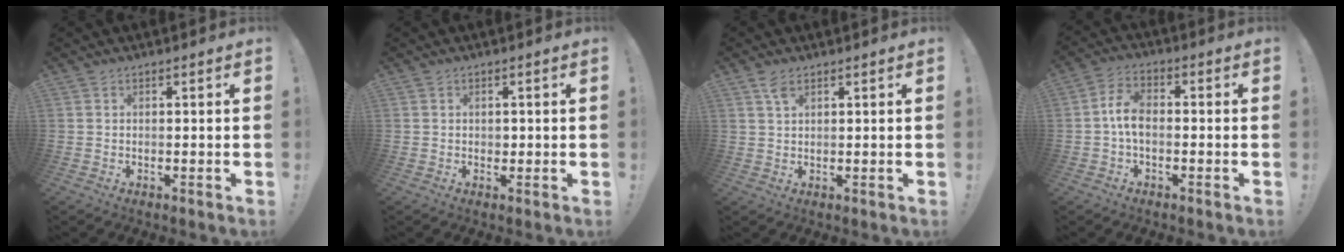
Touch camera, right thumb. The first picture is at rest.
{"total": 1.1, "force": [0.1, 1.1, 0.3], "torque": [0.000, -0.001, 0.002]}
{"total": 3.3, "force": [2.0, 1.4, 2.2], "torque": [-0.036, -0.008, 0.035]}
{"total": 7.0, "force": [-0.6, 4.2, 5.6], "torque": [-0.117, 0.012, -0.006]}